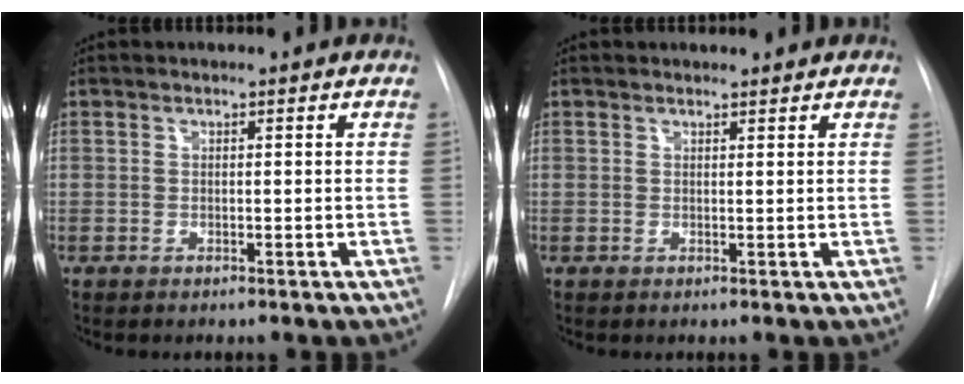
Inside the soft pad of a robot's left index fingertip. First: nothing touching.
{"total": 1.5, "force": [1.4, 0.3, 0.1], "torque": [-0.007, -0.002, 0.015]}